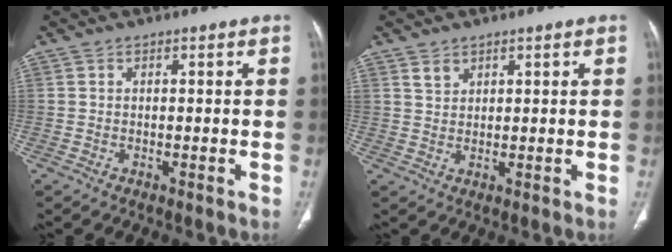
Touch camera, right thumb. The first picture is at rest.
{"total": 2.2, "force": [1.6, 1.2, 0.8], "torque": [-0.007, -0.008, 0.034]}